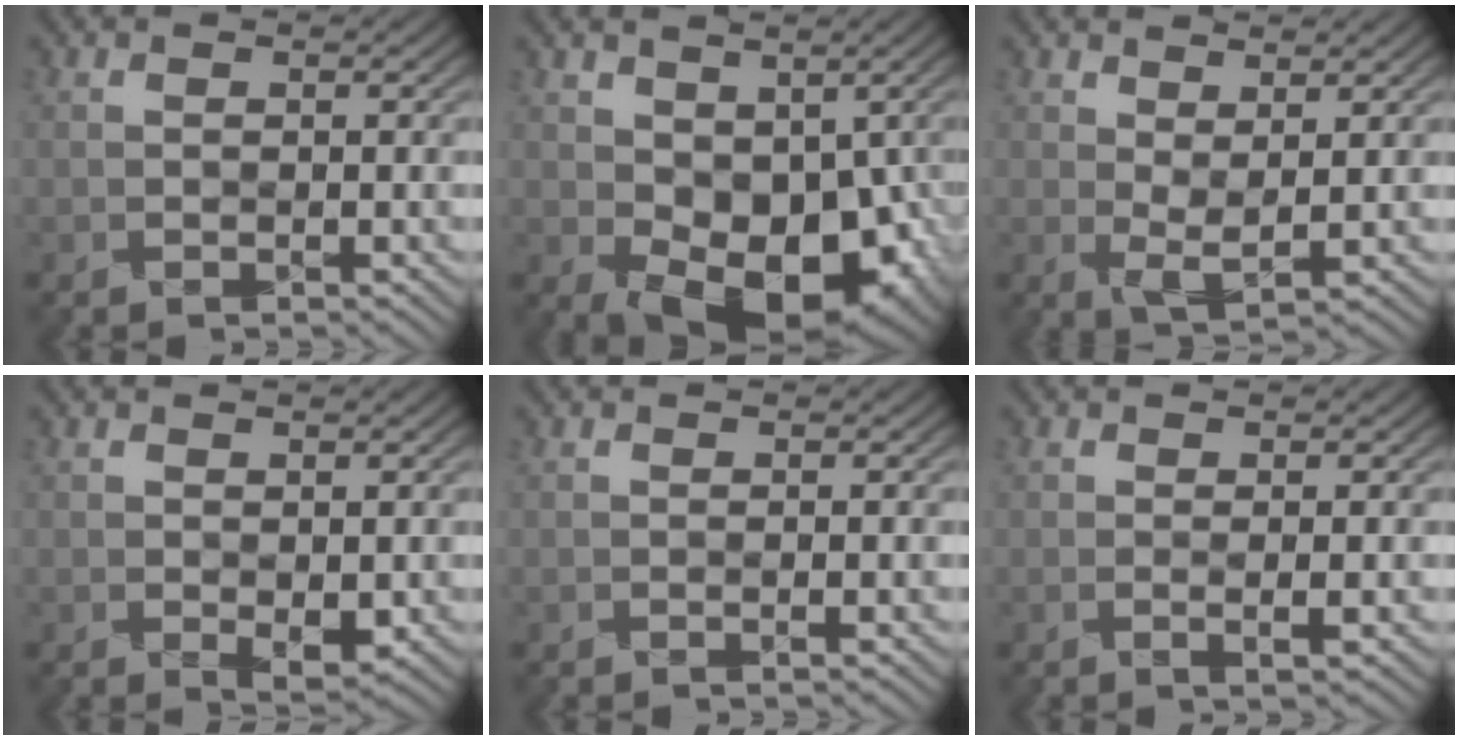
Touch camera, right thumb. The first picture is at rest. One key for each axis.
{"total": 10.5, "fx": -0.9, "fy": 6.7, "fz": 8.0, "tx": -0.132, "ty": -0.026, "tz": -0.011}
{"total": 3.0, "fx": 1.7, "fy": 0.8, "fz": 2.3, "tx": -0.049, "ty": -0.002, "tz": 0.032}
{"total": 1.8, "fx": -0.1, "fy": 0.8, "fz": 1.6, "tx": -0.030, "ty": -0.007, "tz": 0.001}
{"total": 0.0}
{"total": 0.9, "fx": 0.0, "fy": -0.4, "fz": 0.8, "tx": -0.016, "ty": 0.001, "tz": -0.003}